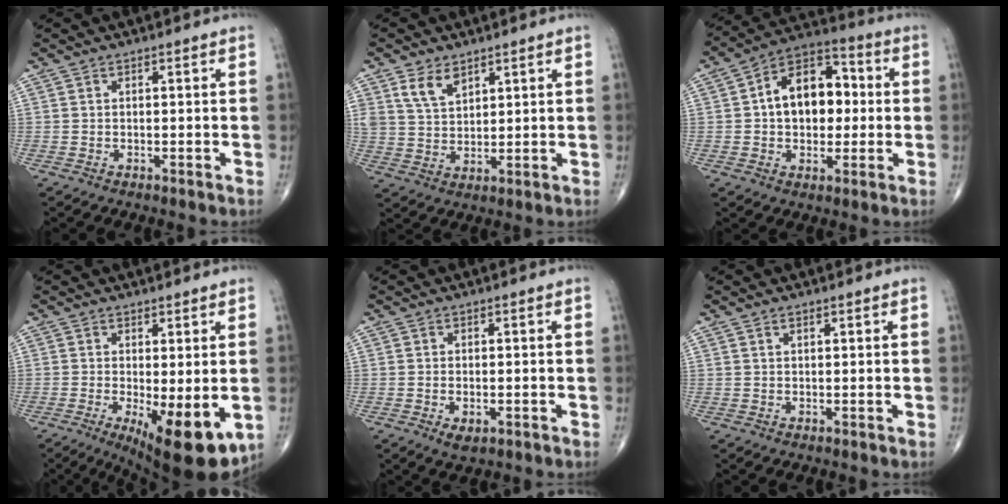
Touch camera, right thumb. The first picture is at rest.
{"total": 5.8, "force": [3.6, 3.5, 3.0], "torque": [-0.042, -0.022, 0.076]}
{"total": 14.4, "force": [1.1, 9.5, 10.8], "torque": [-0.124, 0.027, 0.008]}
{"total": 12.1, "force": [-3.3, 3.9, 11.0], "torque": [-0.150, -0.026, -0.037]}
{"total": 2.7, "force": [-1.0, 1.3, 2.1], "torque": [-0.033, 0.000, -0.012]}
{"total": 0.6, "force": [0.4, 0.2, 0.4], "torque": [-0.006, -0.001, 0.006]}